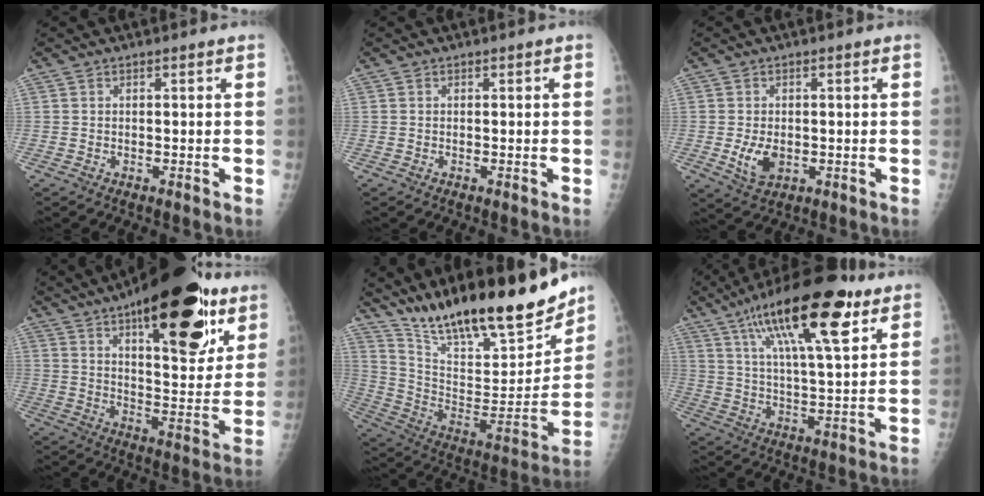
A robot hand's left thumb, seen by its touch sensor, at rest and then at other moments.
{"total": 0.0}
{"total": 5.2, "force": [-0.8, 3.3, 3.9], "torque": [-0.065, -0.008, -0.005]}
{"total": 27.4, "force": [15.2, 10.2, 20.4], "torque": [-0.257, -0.043, 0.226]}
{"total": 27.5, "force": [21.5, 7.3, 15.5], "torque": [-0.228, -0.090, 0.348]}
{"total": 22.2, "force": [11.9, 6.2, 17.7], "torque": [-0.282, -0.023, 0.197]}